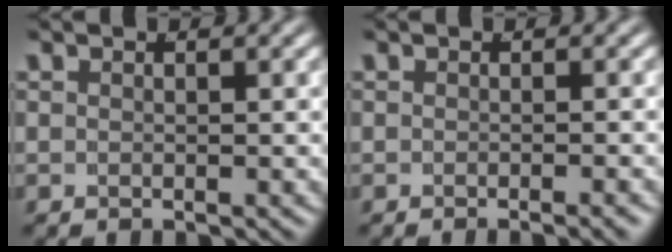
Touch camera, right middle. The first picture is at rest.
{"total": 1.0, "force": [-0.8, -0.2, 0.6], "torque": [-0.008, 0.010, -0.019]}